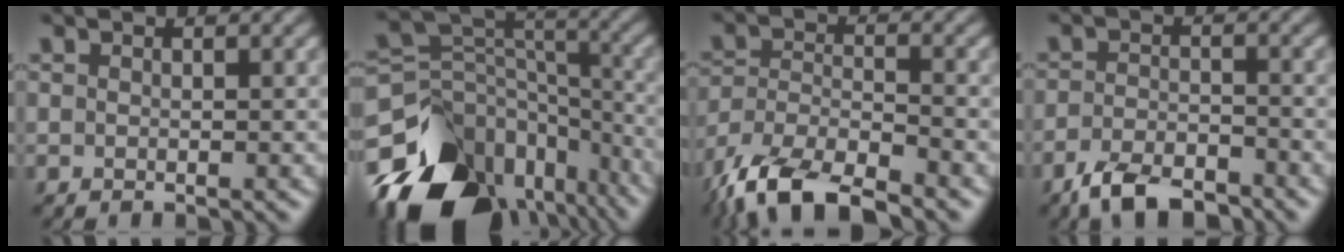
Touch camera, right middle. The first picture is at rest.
{"total": 16.7, "force": [-10.8, 10.7, 7.0], "torque": [-0.175, -0.012, -0.156]}
{"total": 9.8, "force": [-7.7, 3.0, 5.3], "torque": [-0.108, -0.006, -0.152]}
{"total": 5.0, "force": [-4.1, 1.7, 2.3], "torque": [-0.042, -0.001, -0.082]}